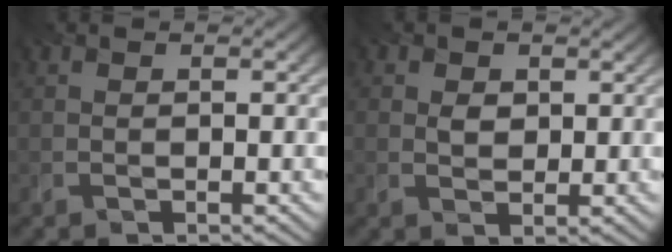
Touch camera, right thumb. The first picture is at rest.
{"total": 1.8, "force": [0.7, 1.4, 0.7], "torque": [-0.018, -0.004, 0.013]}